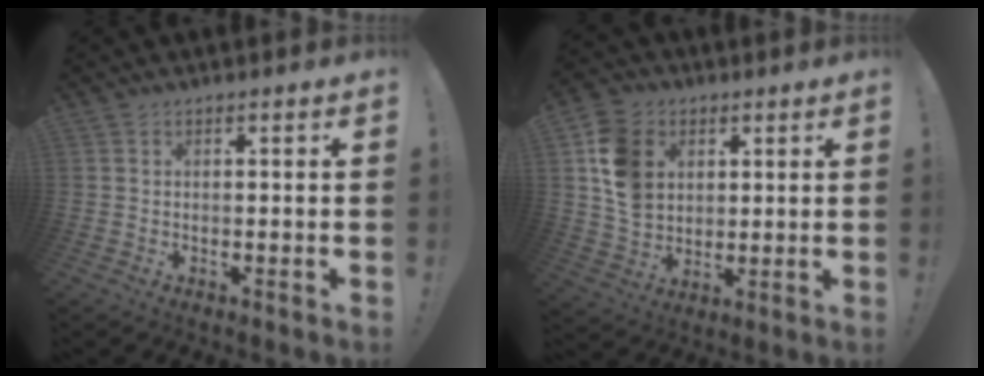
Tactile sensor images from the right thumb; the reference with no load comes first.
{"total": 13.2, "force": [4.4, 10.5, 6.8], "torque": [-0.104, -0.005, 0.092]}